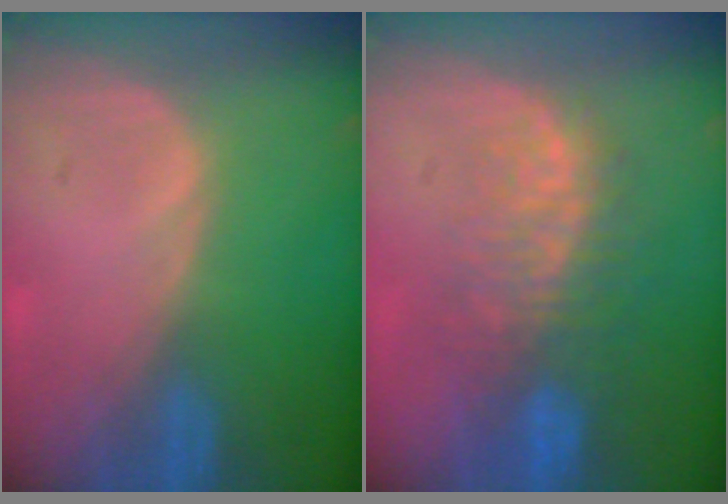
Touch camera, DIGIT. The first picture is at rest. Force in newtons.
{"total": 8.9, "press": 7.9, "slide": 4.2}